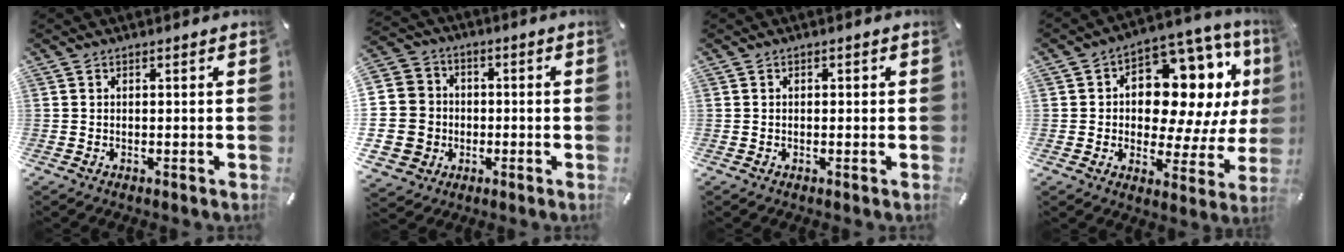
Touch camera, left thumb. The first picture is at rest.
{"total": 12.2, "force": [-1.7, 11.7, 3.0], "torque": [-0.081, 0.018, -0.027]}
{"total": 0.5, "force": [-0.1, 0.4, 0.3], "torque": [-0.006, 0.001, -0.002]}
{"total": 16.5, "force": [5.2, 10.6, 11.6], "torque": [-0.154, -0.050, 0.089]}